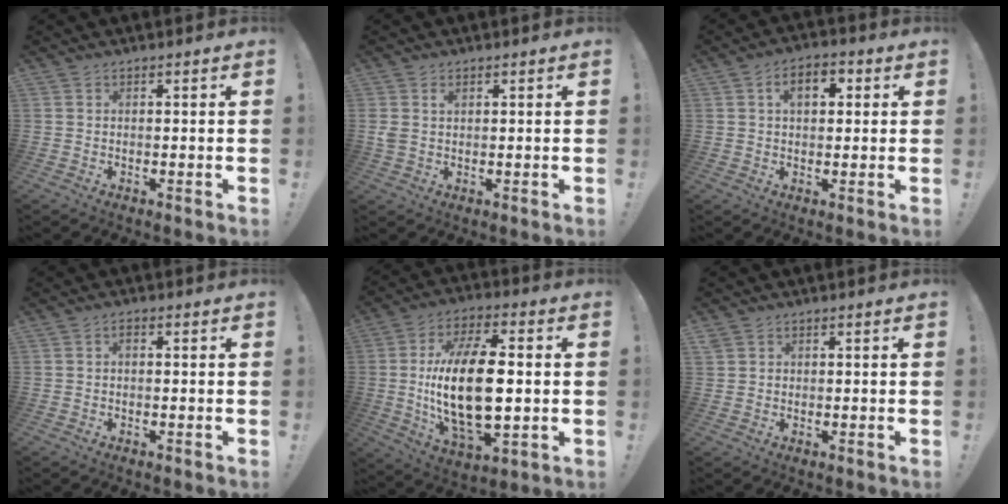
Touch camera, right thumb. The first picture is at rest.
{"total": 2.3, "force": [1.1, 1.5, 1.4], "torque": [-0.018, 0.000, 0.017]}
{"total": 6.6, "force": [1.6, 4.2, 4.8], "torque": [-0.068, 0.007, 0.025]}
{"total": 1.0, "force": [-0.5, 0.4, 0.7], "torque": [-0.017, 0.004, -0.009]}
{"total": 22.7, "force": [0.0, 10.7, 20.0], "torque": [-0.391, -0.006, -0.002]}
{"total": 1.9, "force": [1.1, 1.5, 0.5], "torque": [-0.008, -0.002, 0.022]}